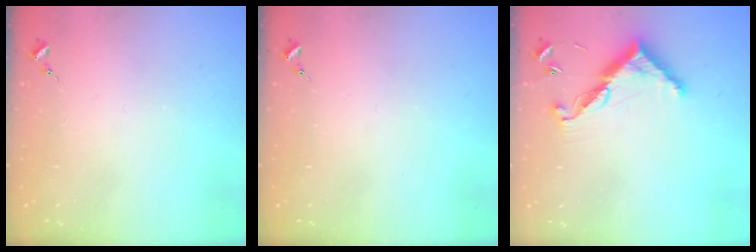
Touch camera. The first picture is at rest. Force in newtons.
{"total": 0.0}
{"total": 10.7, "press": 10.7, "slide": 0.4}